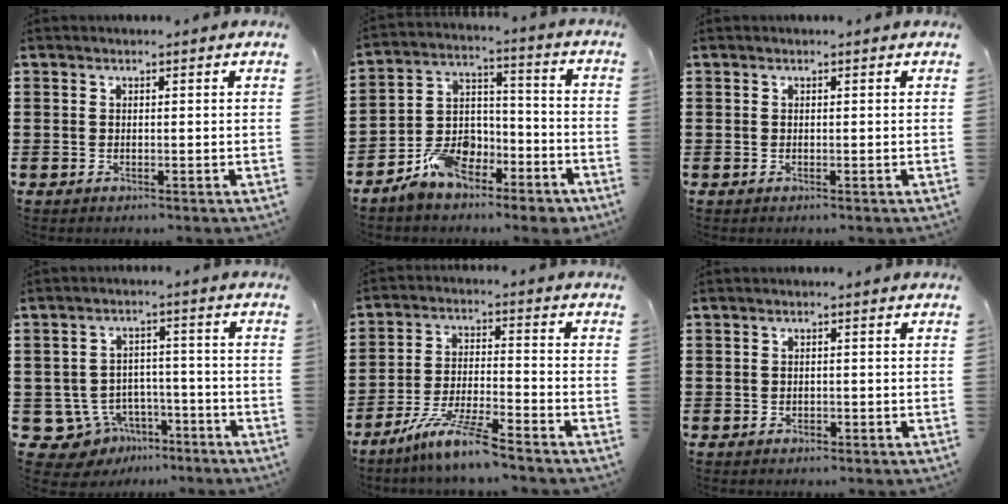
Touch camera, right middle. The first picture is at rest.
{"total": 8.4, "force": [-6.3, 4.7, 3.1], "torque": [-0.072, 0.024, -0.123]}
{"total": 0.0}
{"total": 6.5, "force": [-4.7, 4.2, 1.7], "torque": [-0.062, 0.014, -0.094]}
{"total": 8.3, "force": [-6.9, -0.1, 4.5], "torque": [-0.102, -0.013, -0.138]}
{"total": 0.6, "force": [-0.3, 0.4, 0.1], "torque": [-0.004, 0.002, -0.008]}